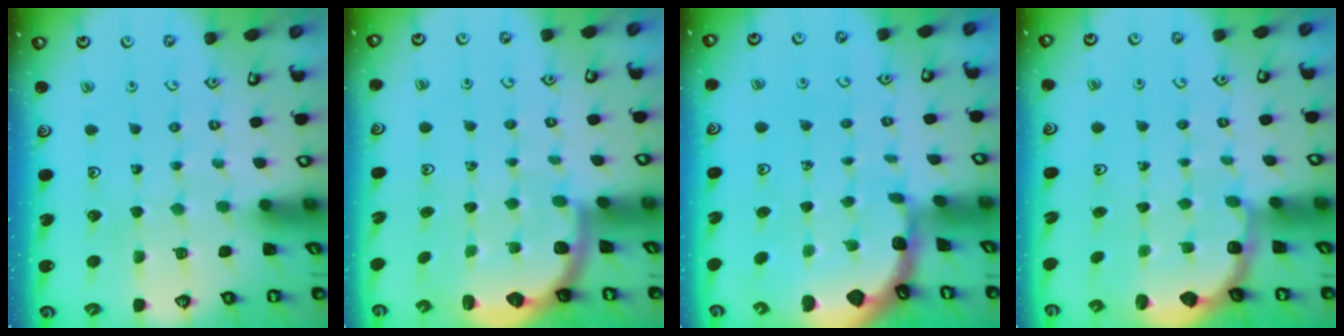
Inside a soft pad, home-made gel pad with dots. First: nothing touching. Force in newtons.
{"total": 2.6, "press": 2.3, "slide": 1.2}
{"total": 1.0, "press": 1.0, "slide": 0.1}
{"total": 2.7, "press": 2.0, "slide": 1.9}